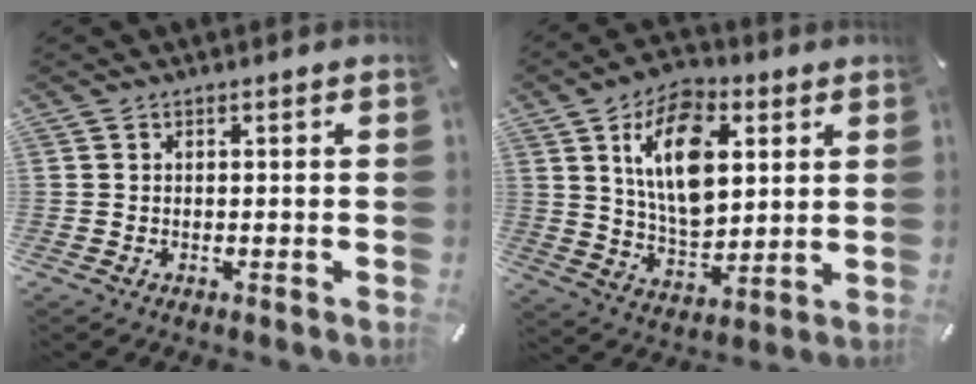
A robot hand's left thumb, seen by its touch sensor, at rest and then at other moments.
{"total": 16.3, "force": [5.6, 10.0, 11.6], "torque": [-0.210, -0.004, 0.097]}